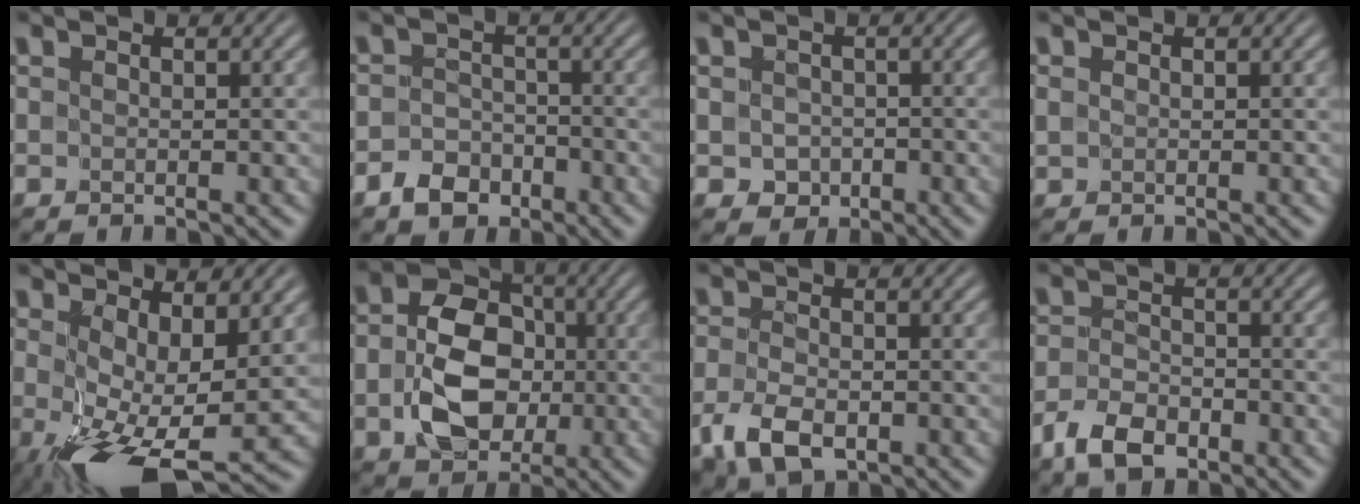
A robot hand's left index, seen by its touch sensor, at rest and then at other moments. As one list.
[{"total": 2.9, "force": [-2.0, 1.9, 0.6], "torque": [-0.006, 0.002, -0.039]}, {"total": 1.9, "force": [-0.7, 1.7, 0.5], "torque": [-0.003, -0.005, -0.010]}, {"total": 0.5, "force": [0.0, 0.5, 0.2], "torque": [-0.002, 0.001, 0.000]}, {"total": 10.3, "force": [-1.4, 4.6, 9.1], "torque": [-0.165, -0.022, -0.013]}, {"total": 7.7, "force": [-1.1, 5.8, 4.9], "torque": [-0.098, -0.005, -0.015]}, {"total": 4.0, "force": [-2.1, 2.2, 2.5], "torque": [-0.058, -0.008, -0.043]}, {"total": 3.8, "force": [-2.7, 2.0, 1.8], "torque": [-0.034, -0.003, -0.058]}]